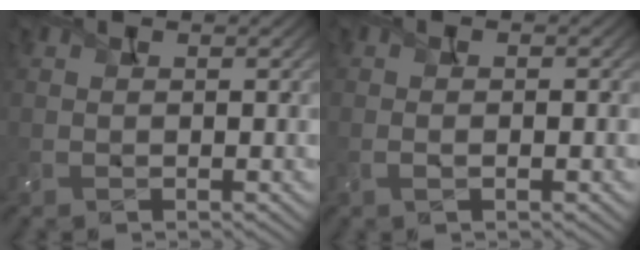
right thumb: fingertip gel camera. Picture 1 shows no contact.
{"total": 1.7, "force": [-0.2, 0.7, 1.5], "torque": [-0.011, -0.004, -0.013]}